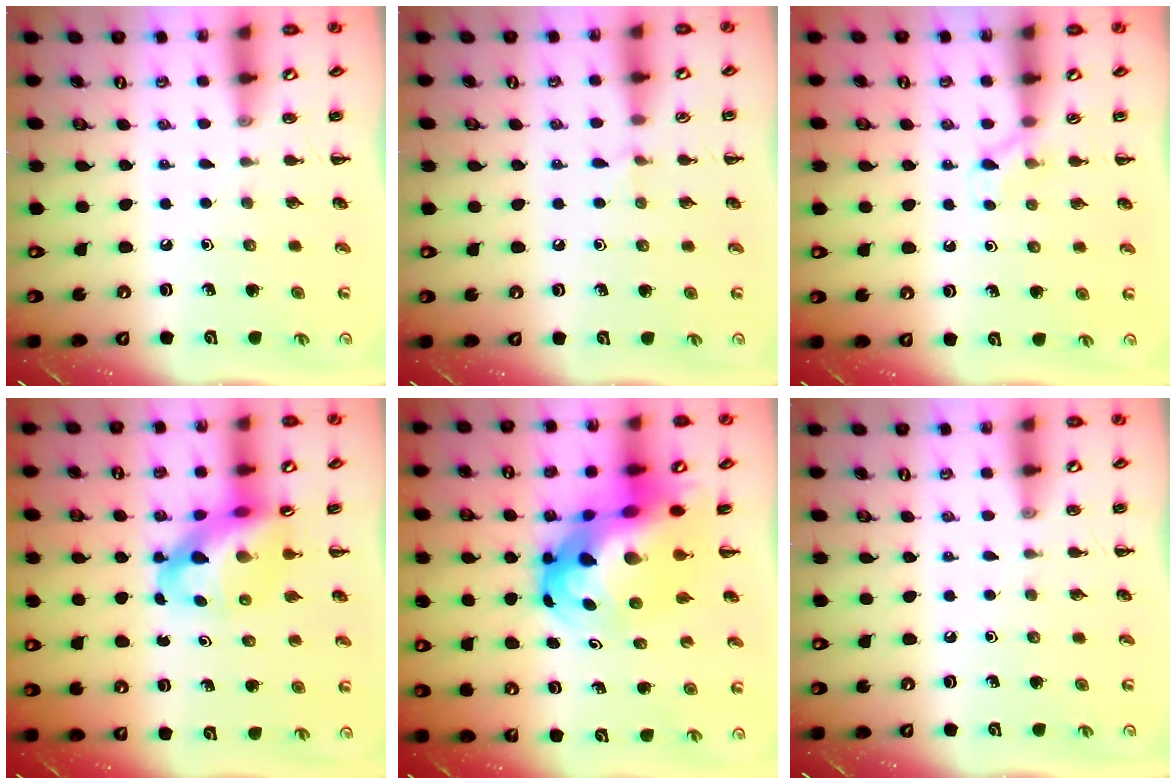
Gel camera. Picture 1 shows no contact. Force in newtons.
{"total": 3.8, "press": 3.6, "slide": 1.1}
{"total": 4.4, "press": 4.1, "slide": 1.6}
{"total": 11.6, "press": 11.1, "slide": 3.6}
{"total": 13.4, "press": 12.9, "slide": 3.5}
{"total": 0.0}